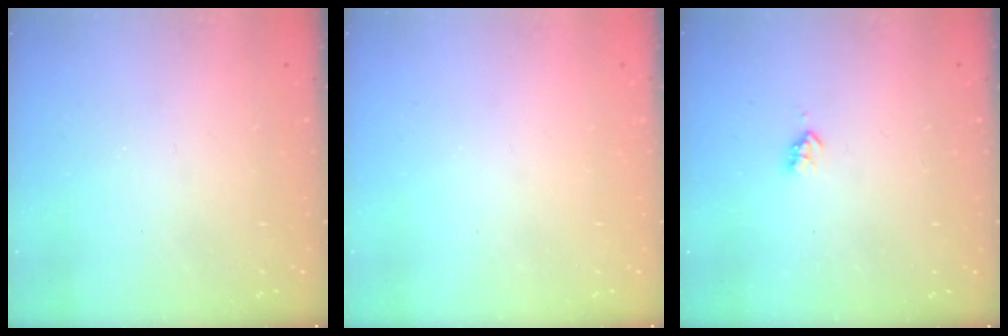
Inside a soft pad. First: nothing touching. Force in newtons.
{"total": 0.0}
{"total": 2.2, "press": 2.1, "slide": 0.4}